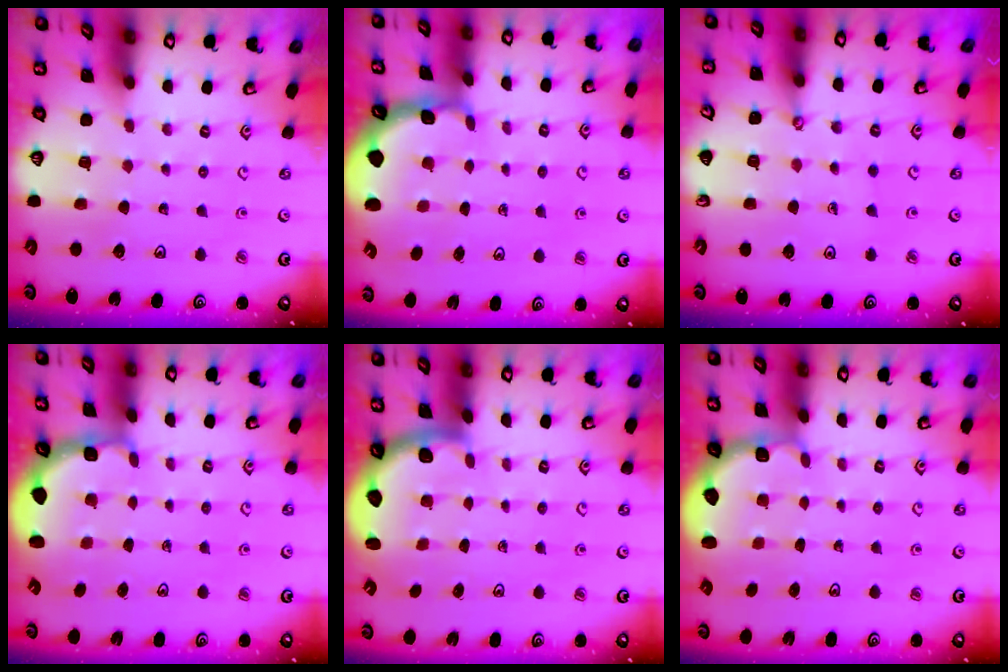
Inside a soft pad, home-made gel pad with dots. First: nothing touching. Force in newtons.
{"total": 1.9, "press": 1.8, "slide": 0.6}
{"total": 3.6, "press": 3.6, "slide": 0.3}
{"total": 2.8, "press": 2.2, "slide": 1.7}
{"total": 2.6, "press": 2.3, "slide": 1.2}
{"total": 2.6, "press": 2.1, "slide": 1.5}